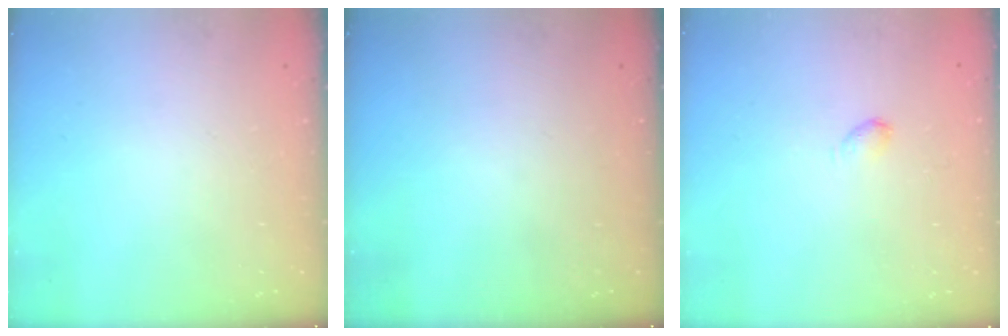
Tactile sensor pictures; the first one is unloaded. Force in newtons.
{"total": 0.0}
{"total": 2.9, "press": 2.9, "slide": 0.5}